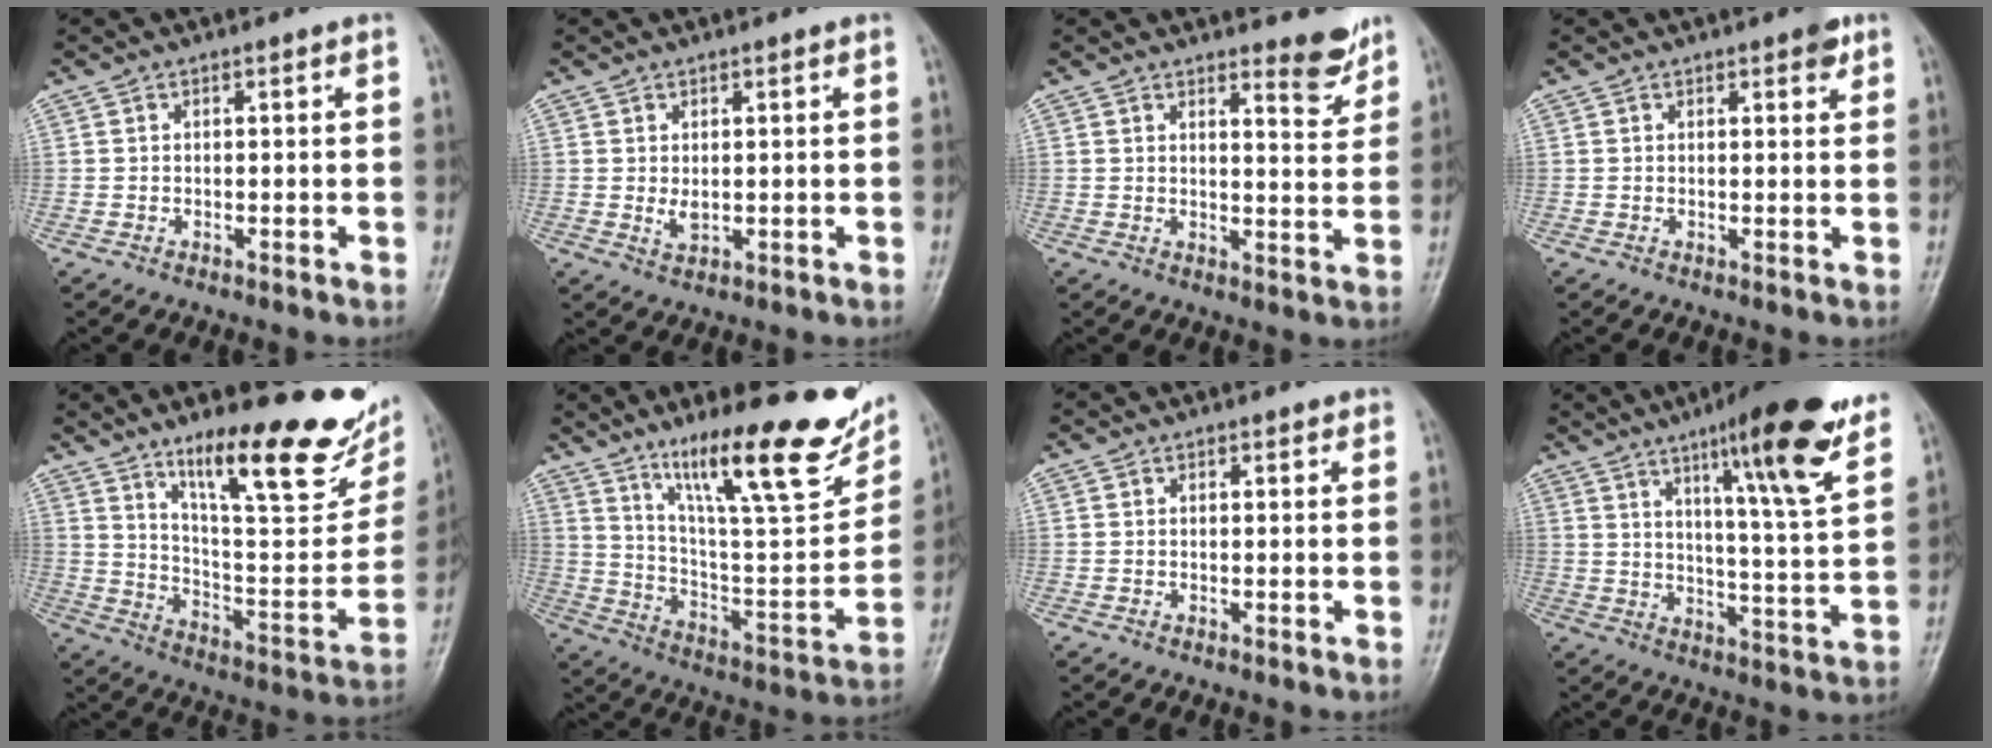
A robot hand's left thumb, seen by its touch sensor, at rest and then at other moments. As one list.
[{"total": 2.7, "force": [0.6, 1.5, 2.1], "torque": [-0.032, -0.010, 0.016]}, {"total": 5.3, "force": [4.3, 1.3, 2.7], "torque": [-0.020, -0.039, 0.059]}, {"total": 2.9, "force": [1.7, 1.2, 2.1], "torque": [-0.017, -0.005, 0.018]}, {"total": 26.3, "force": [16.7, 7.4, 19.0], "torque": [-0.232, -0.077, 0.264]}, {"total": 25.6, "force": [16.0, 6.0, 19.0], "torque": [-0.256, -0.063, 0.263]}, {"total": 0.9, "force": [0.5, 0.5, 0.5], "torque": [-0.002, -0.002, 0.004]}, {"total": 18.9, "force": [11.7, 2.3, 14.6], "torque": [-0.190, -0.059, 0.173]}]